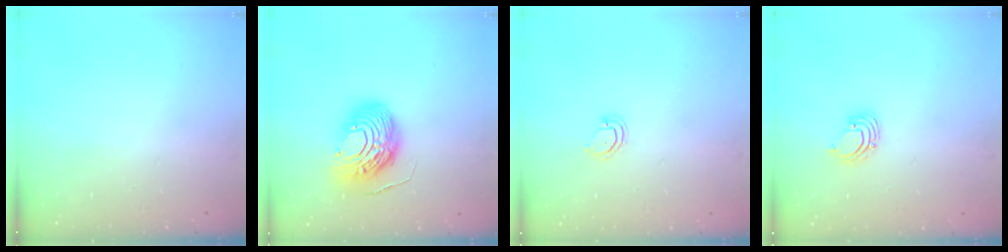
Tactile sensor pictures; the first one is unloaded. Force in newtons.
{"total": 13.8, "press": 13.8, "slide": 1.1}
{"total": 3.6, "press": 3.6, "slide": 0.2}
{"total": 2.2, "press": 2.2, "slide": 0.2}